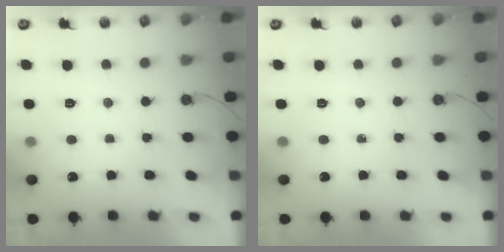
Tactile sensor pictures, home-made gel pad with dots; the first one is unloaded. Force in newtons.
{"total": 0.0}